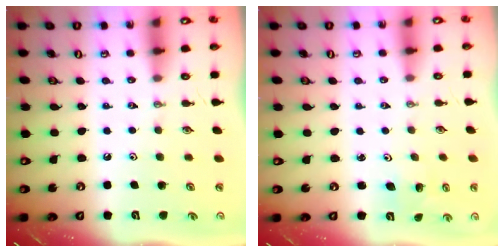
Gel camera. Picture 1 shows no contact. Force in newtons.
{"total": 1.5, "press": 1.5, "slide": 0.1}